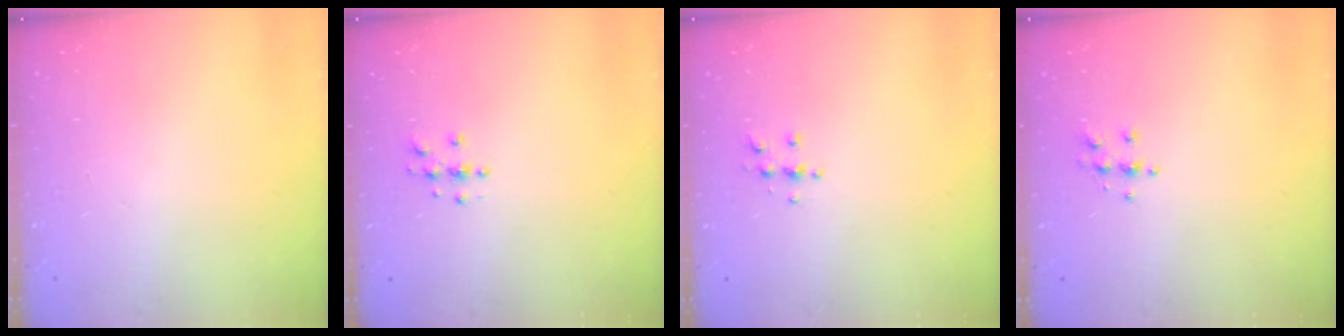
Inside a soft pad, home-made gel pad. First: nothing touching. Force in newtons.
{"total": 4.3, "press": 4.3, "slide": 0.5}
{"total": 5.5, "press": 5.5, "slide": 0.6}
{"total": 5.6, "press": 5.5, "slide": 1.3}